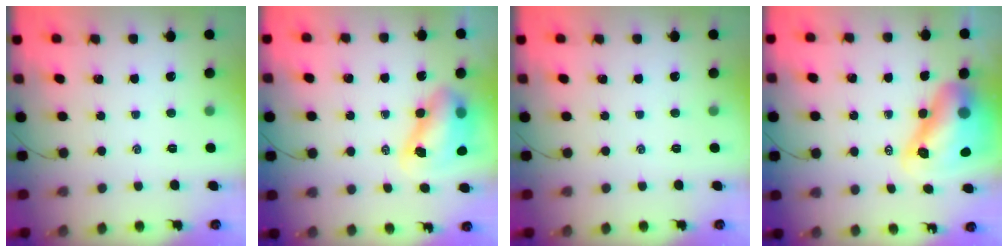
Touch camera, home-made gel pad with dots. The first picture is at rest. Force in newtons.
{"total": 9.0, "press": 8.8, "slide": 2.1}
{"total": 0.0}
{"total": 12.7, "press": 12.1, "slide": 3.9}